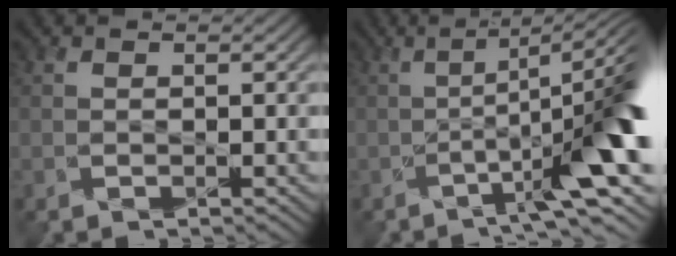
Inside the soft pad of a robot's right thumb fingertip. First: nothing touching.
{"total": 13.4, "force": [-3.0, 3.4, 12.6], "torque": [-0.162, -0.006, -0.041]}